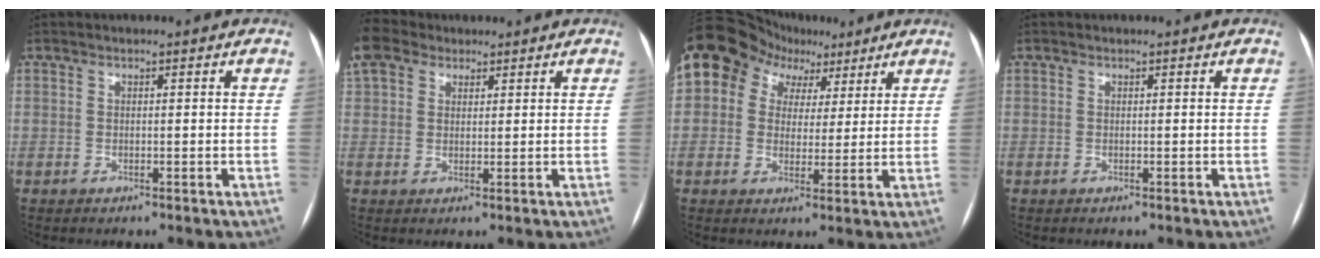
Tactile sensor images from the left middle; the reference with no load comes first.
{"total": 4.5, "force": [3.7, 2.3, 1.0], "torque": [-0.038, 0.025, 0.080]}
{"total": 10.2, "force": [5.3, 8.1, 3.2], "torque": [-0.040, 0.049, 0.088]}
{"total": 0.0}